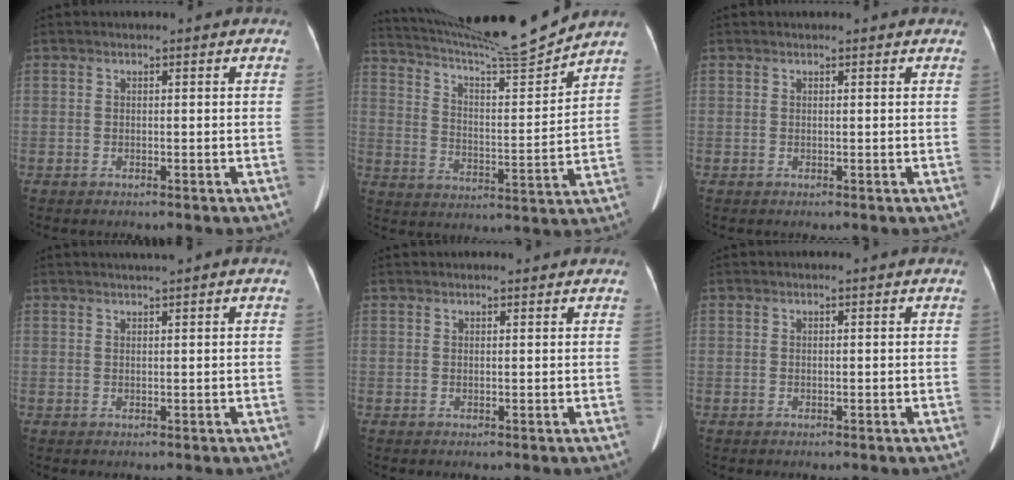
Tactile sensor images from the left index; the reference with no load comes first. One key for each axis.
{"total": 16.4, "fx": 15.5, "fy": -1.8, "fz": 5.1, "tx": -0.101, "ty": -0.035, "tz": 0.246}
{"total": 2.3, "fx": 2.0, "fy": 0.5, "fz": 0.9, "tx": -0.016, "ty": 0.017, "tz": 0.020}
{"total": 2.1, "fx": 1.6, "fy": -0.1, "fz": 1.4, "tx": -0.023, "ty": 0.016, "tz": 0.026}
{"total": 3.1, "fx": 2.9, "fy": 0.7, "fz": 0.9, "tx": -0.012, "ty": 0.028, "tz": 0.038}
{"total": 0.0}